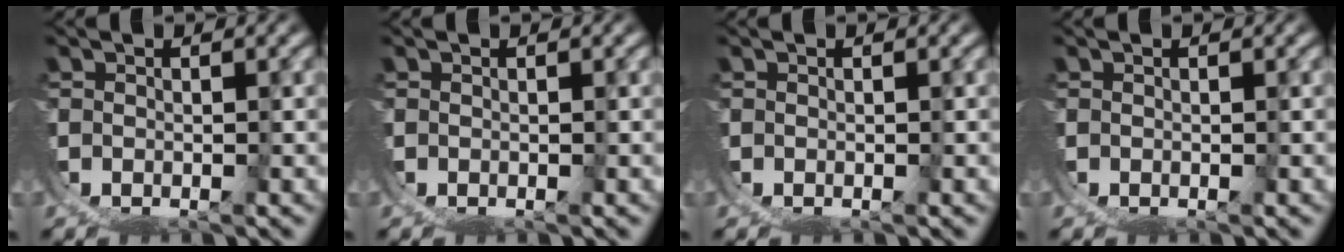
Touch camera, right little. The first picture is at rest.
{"total": 0.0}
{"total": 0.0}
{"total": 0.0}